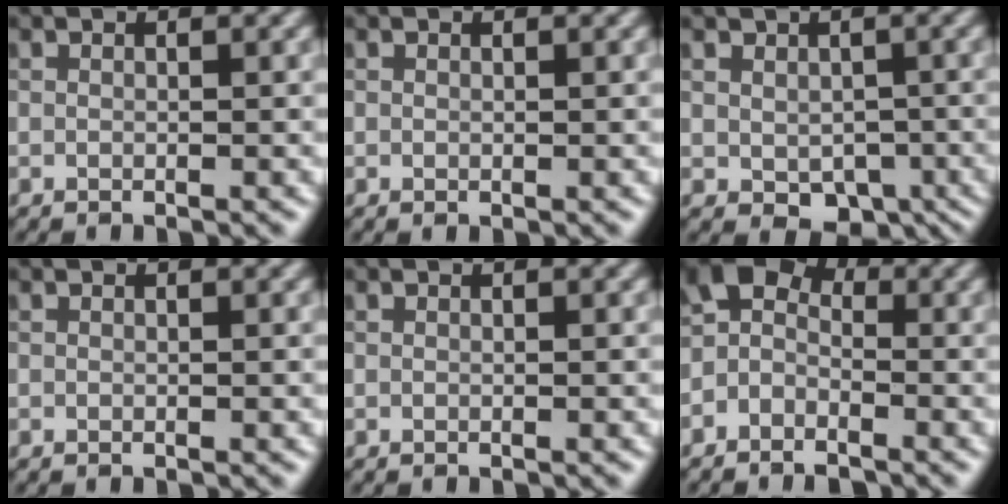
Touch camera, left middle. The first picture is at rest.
{"total": 0.0}
{"total": 4.4, "force": [-0.7, 3.7, 2.3], "torque": [-0.030, -0.010, 0.004]}
{"total": 0.0}
{"total": 0.0}
{"total": 4.0, "force": [-1.5, 2.7, 2.5], "torque": [-0.043, 0.007, -0.036]}